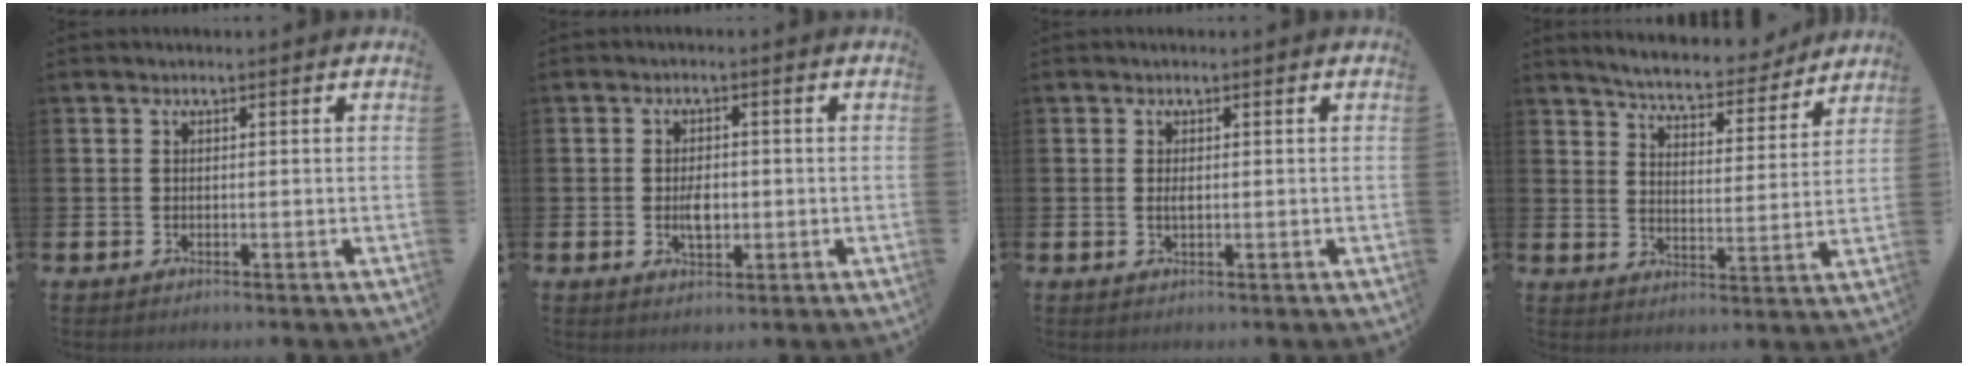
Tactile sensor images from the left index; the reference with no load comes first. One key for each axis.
{"total": 3.2, "fx": -0.3, "fy": 1.8, "fz": 2.6, "tx": -0.040, "ty": 0.000, "tz": -0.007}
{"total": 0.9, "fx": 0.1, "fy": 0.4, "fz": 0.8, "tx": -0.016, "ty": 0.002, "tz": 0.001}
{"total": 6.3, "fx": 6.1, "fy": 0.9, "fz": 1.3, "tx": -0.048, "ty": -0.044, "tz": 0.104}